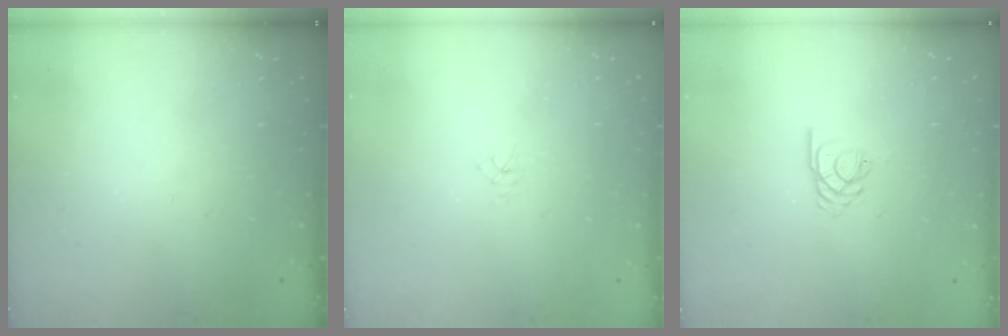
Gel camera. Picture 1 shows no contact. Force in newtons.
{"total": 1.9, "press": 1.9, "slide": 0.3}
{"total": 2.8, "press": 2.8, "slide": 0.3}